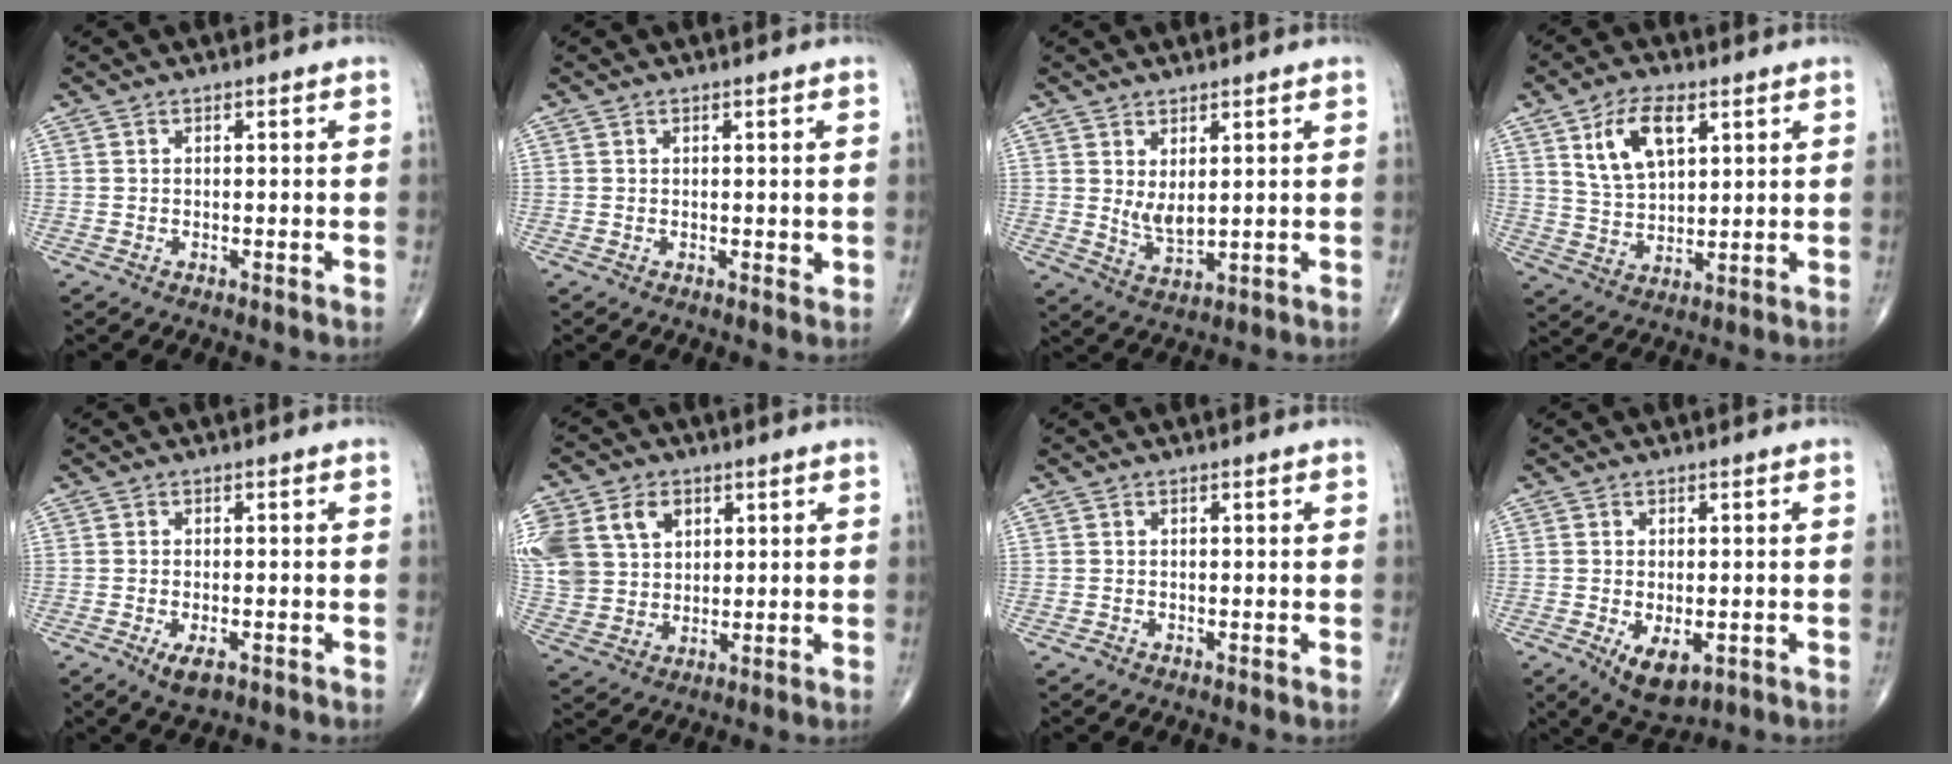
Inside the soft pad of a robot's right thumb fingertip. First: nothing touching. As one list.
[{"total": 0.8, "force": [0.3, 0.5, 0.5], "torque": [-0.006, -0.004, 0.005]}, {"total": 4.6, "force": [1.3, 2.1, 3.9], "torque": [-0.062, -0.021, 0.033]}, {"total": 10.4, "force": [4.7, 5.4, 7.5], "torque": [-0.124, -0.015, 0.094]}, {"total": 3.6, "force": [-1.7, 1.7, 2.7], "torque": [-0.044, 0.000, -0.025]}, {"total": 19.5, "force": [6.3, 15.3, 10.2], "torque": [-0.250, 0.035, 0.138]}, {"total": 0.6, "force": [-0.4, 0.4, 0.1], "torque": [-0.002, 0.000, -0.011]}, {"total": 6.6, "force": [-2.1, 3.5, 5.2], "torque": [-0.076, -0.009, -0.024]}]